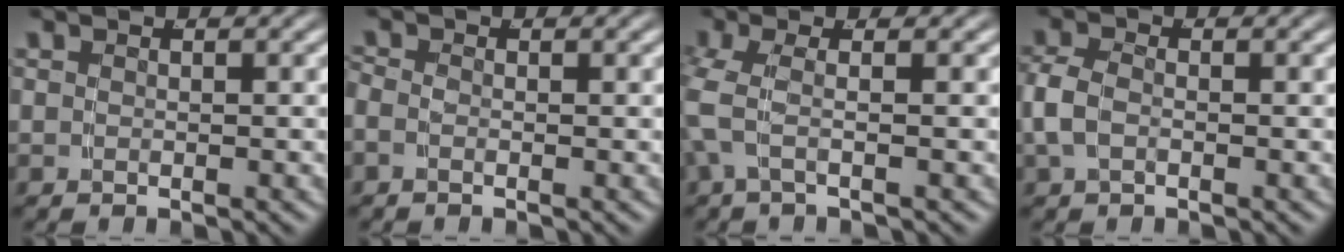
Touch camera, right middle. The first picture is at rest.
{"total": 0.9, "force": [-0.3, 0.5, 0.7], "torque": [-0.021, -0.006, -0.007]}
{"total": 2.8, "force": [0.4, 0.7, 2.7], "torque": [-0.058, 0.007, 0.003]}
{"total": 2.2, "force": [-0.4, 1.3, 1.7], "torque": [-0.049, -0.007, -0.002]}